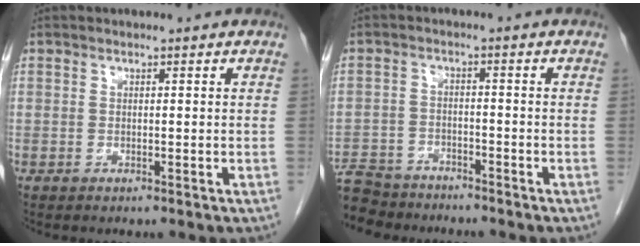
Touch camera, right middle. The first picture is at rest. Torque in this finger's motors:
{"motor_torque": [1.19, -0.95, 1.05, 0.21]}